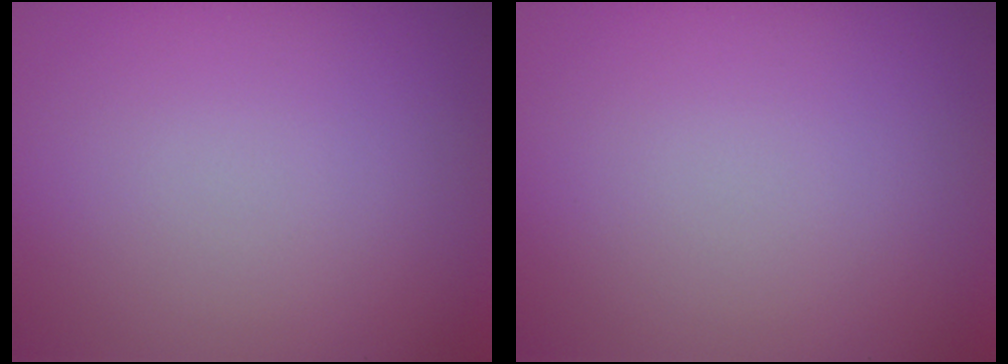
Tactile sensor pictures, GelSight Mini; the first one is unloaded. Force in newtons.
{"total": 0.0}